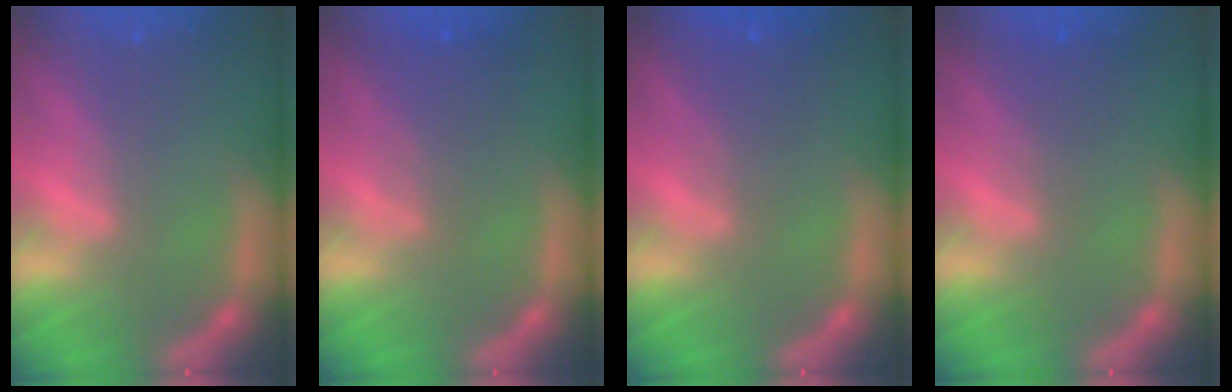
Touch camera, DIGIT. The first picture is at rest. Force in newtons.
{"total": 2.9}
{"total": 2.4}
{"total": 2.0}